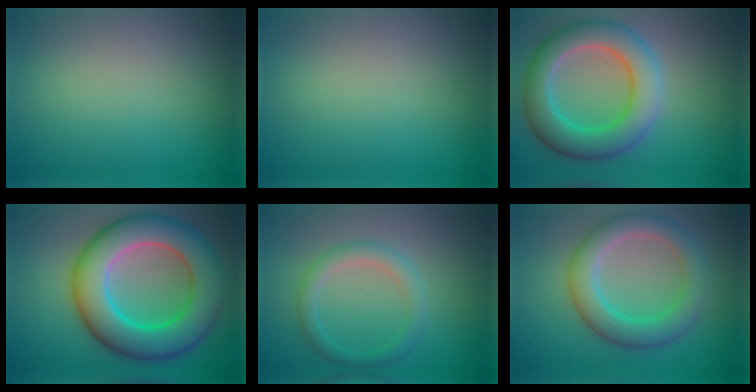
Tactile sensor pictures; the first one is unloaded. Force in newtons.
{"total": 0.0}
{"total": 6.9, "press": 6.9, "slide": 0.1}
{"total": 10.5, "press": 10.5, "slide": 0.1}
{"total": 2.4, "press": 2.4, "slide": 0.1}
{"total": 5.2, "press": 5.1, "slide": 0.4}